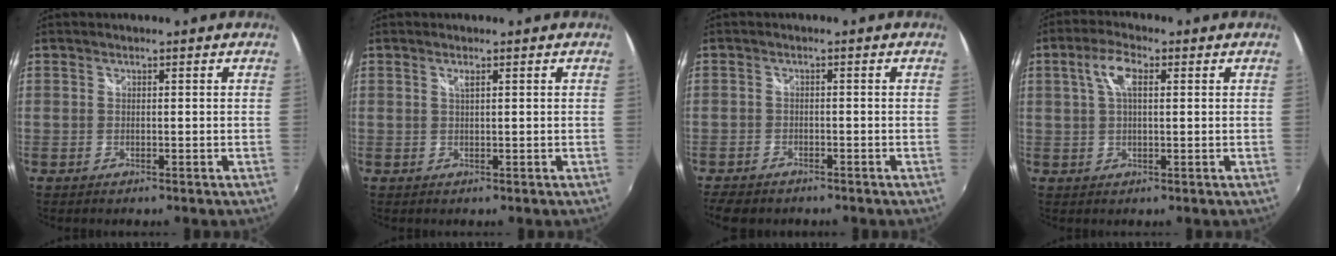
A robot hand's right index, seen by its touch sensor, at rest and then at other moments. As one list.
[{"total": 1.0, "force": [0.5, 0.1, 0.8], "torque": [-0.016, 0.001, 0.009]}, {"total": 6.1, "force": [-5.0, 2.6, 2.3], "torque": [-0.069, -0.019, -0.086]}, {"total": 5.4, "force": [1.6, 2.1, 4.7], "torque": [-0.090, 0.012, 0.028]}]